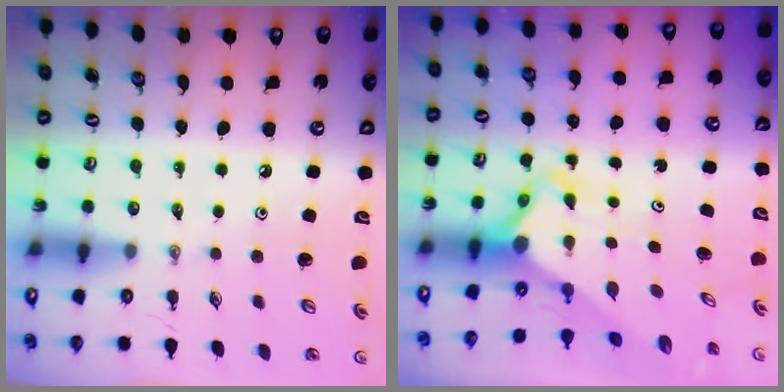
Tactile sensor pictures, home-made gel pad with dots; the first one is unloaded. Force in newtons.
{"total": 3.4, "press": 3.4, "slide": 0.3}